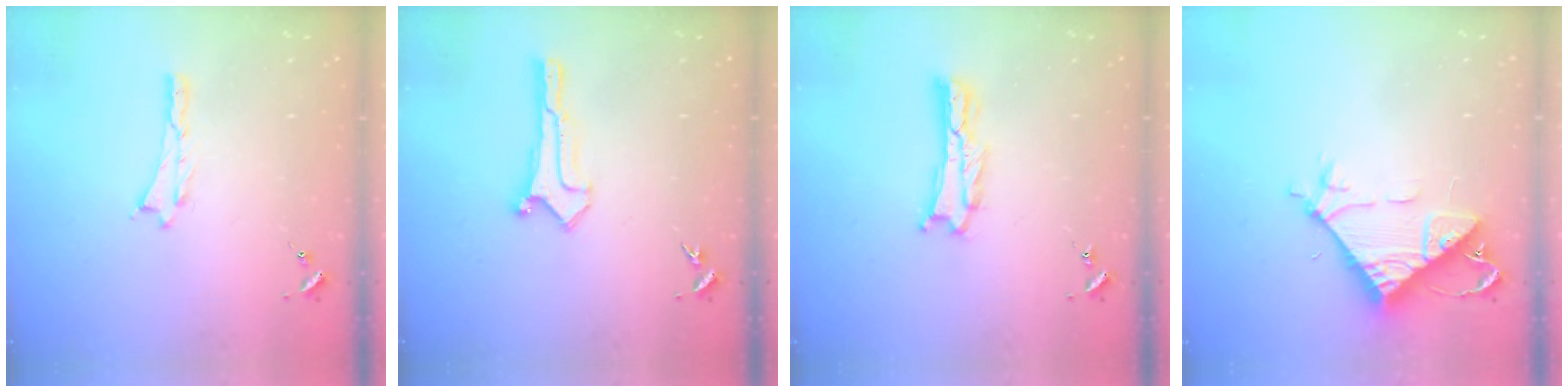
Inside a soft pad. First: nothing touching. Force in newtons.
{"total": 0.0}
{"total": 1.6, "press": 1.6, "slide": 0.2}
{"total": 9.7, "press": 9.7, "slide": 0.8}